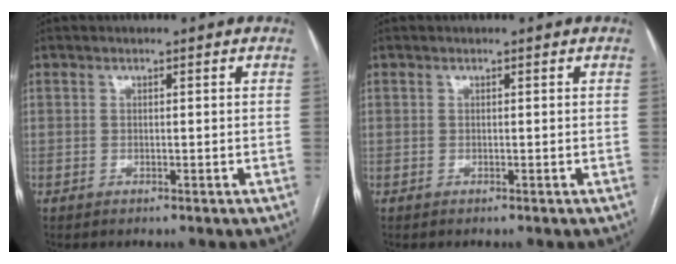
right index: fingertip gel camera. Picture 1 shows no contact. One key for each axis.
{"total": 0.0}